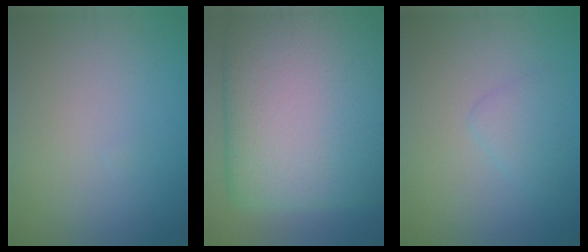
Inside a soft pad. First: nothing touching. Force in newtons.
{"total": 22.1, "press": 22.1, "slide": 0.7}
{"total": 1.8, "press": 1.8, "slide": 0.1}